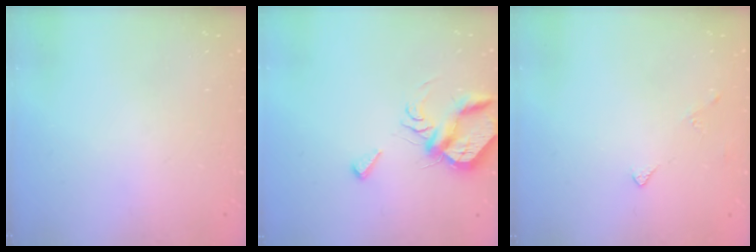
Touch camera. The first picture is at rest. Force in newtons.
{"total": 7.6, "press": 7.5, "slide": 0.7}
{"total": 3.0, "press": 2.9, "slide": 0.5}